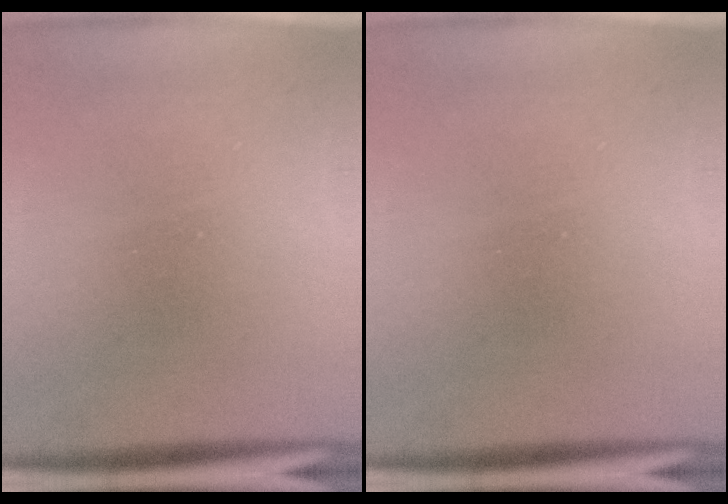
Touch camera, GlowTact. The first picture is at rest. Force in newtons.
{"total": 0.0}